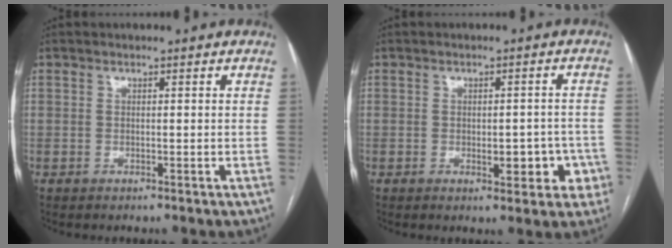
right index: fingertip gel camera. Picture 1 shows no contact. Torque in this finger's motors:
{"motor_torque": [0.25, 0.02, 0.10, 0.03]}